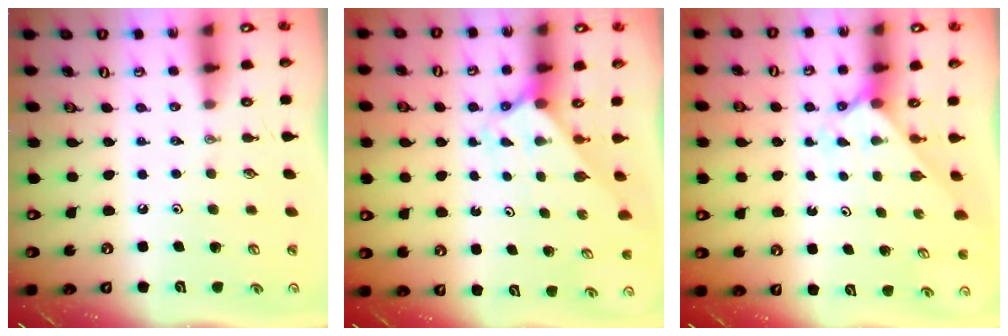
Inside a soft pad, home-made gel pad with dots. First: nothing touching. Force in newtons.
{"total": 2.0, "press": 2.0, "slide": 0.2}
{"total": 1.9, "press": 1.9, "slide": 0.2}